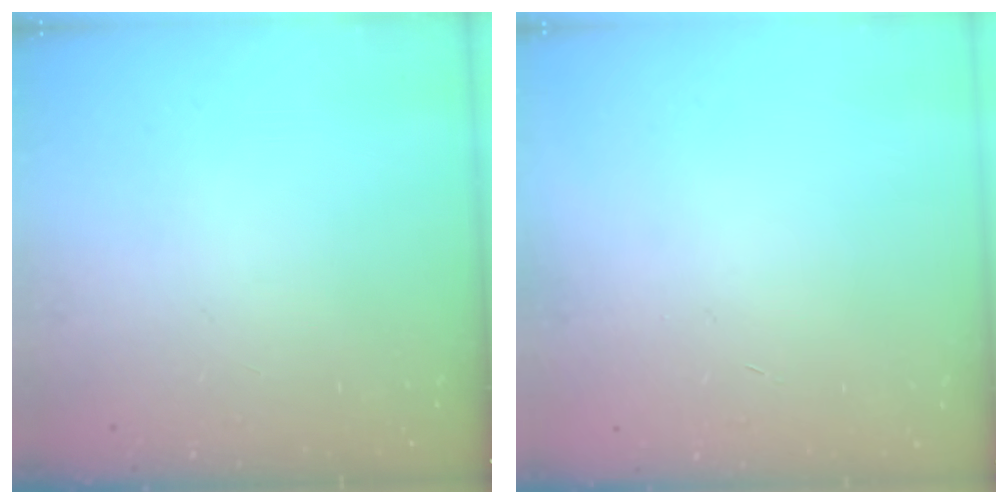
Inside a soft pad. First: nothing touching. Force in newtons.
{"total": 0.6, "press": 0.5, "slide": 0.2}